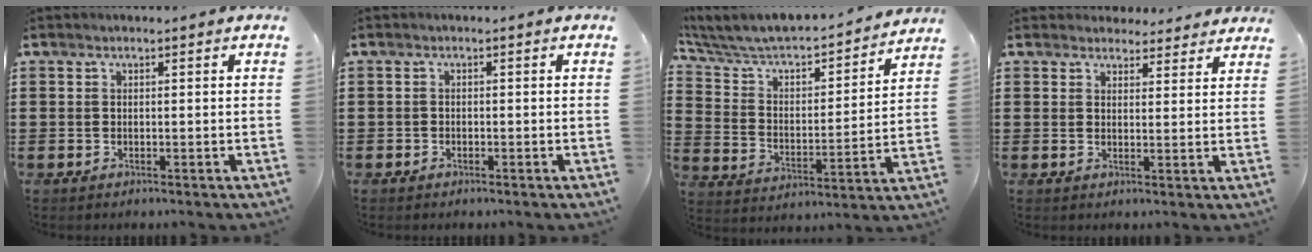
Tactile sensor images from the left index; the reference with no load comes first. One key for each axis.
{"total": 0.7, "fx": -0.5, "fy": 0.4, "fz": 0.0, "tx": -0.003, "ty": 0.003, "tz": -0.013}
{"total": 5.2, "fx": 4.8, "fy": 1.3, "fz": 1.5, "tx": -0.056, "ty": -0.047, "tz": 0.074}
{"total": 3.5, "fx": 3.3, "fy": 0.9, "fz": 0.3, "tx": -0.008, "ty": -0.011, "tz": 0.062}